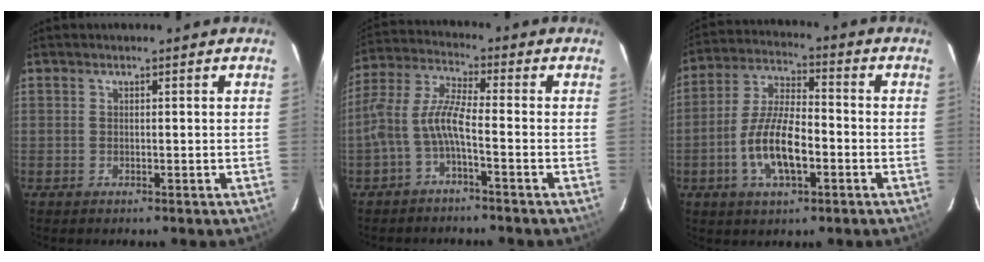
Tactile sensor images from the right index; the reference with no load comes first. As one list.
[{"total": 7.4, "force": [-3.0, 1.3, 6.6], "torque": [-0.160, 0.014, -0.060]}, {"total": 11.8, "force": [-3.8, 4.4, 10.2], "torque": [-0.209, 0.001, -0.070]}]